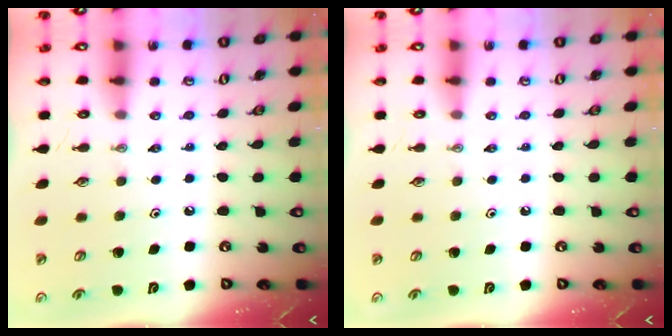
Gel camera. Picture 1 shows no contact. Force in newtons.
{"total": 0.0}